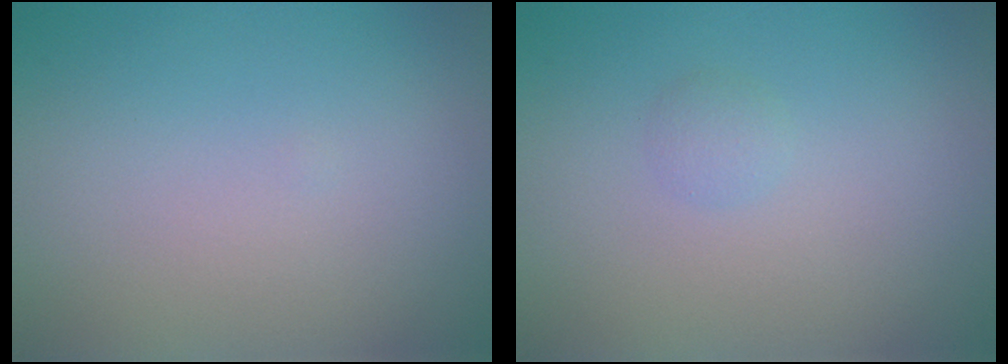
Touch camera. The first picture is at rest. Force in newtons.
{"total": 0.9, "press": 0.9, "slide": 0.0}